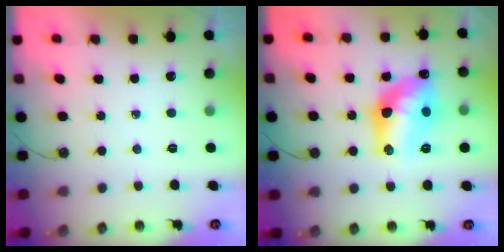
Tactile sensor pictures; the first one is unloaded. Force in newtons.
{"total": 14.5, "press": 14.5, "slide": 0.9}